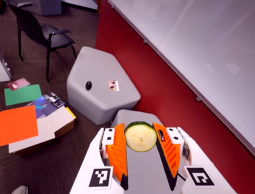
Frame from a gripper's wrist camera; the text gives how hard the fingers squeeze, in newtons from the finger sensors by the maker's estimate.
{"total": 9.5, "left": 9.6, "right": 9.4}